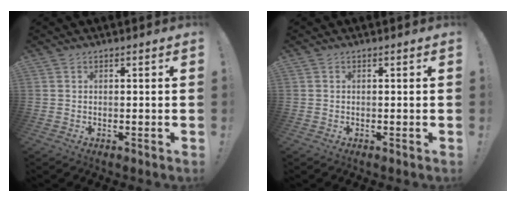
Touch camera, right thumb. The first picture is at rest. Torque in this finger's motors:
{"motor_torque": [0.09, 0.21, -0.14, 0.08, -0.01]}